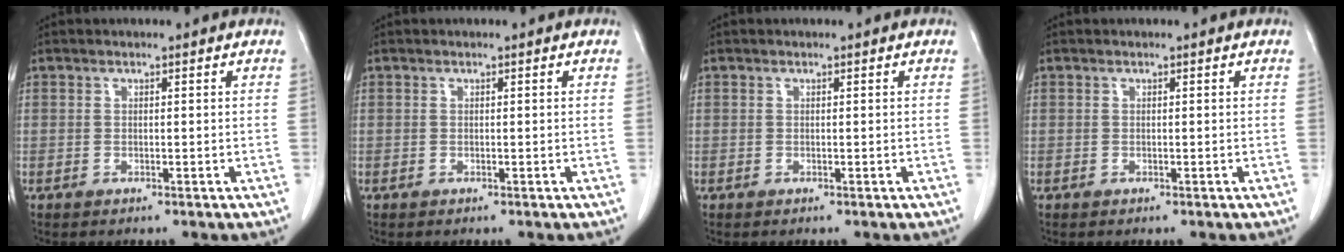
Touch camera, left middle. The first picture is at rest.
{"total": 0.0}
{"total": 0.0}
{"total": 0.0}